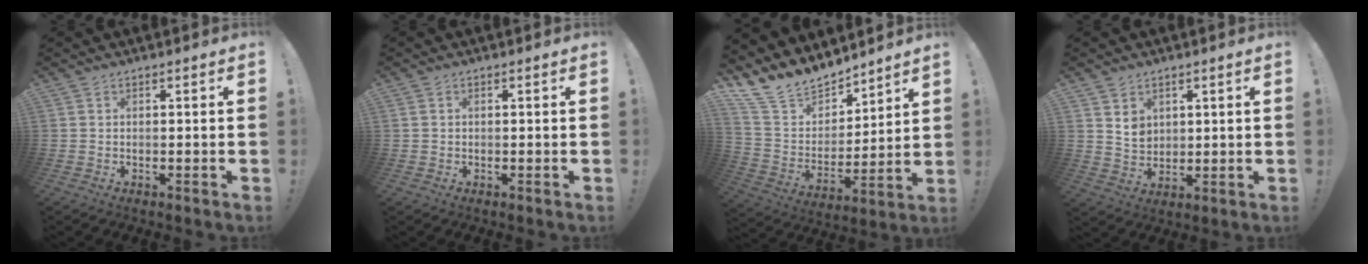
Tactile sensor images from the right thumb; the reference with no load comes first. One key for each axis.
{"total": 0.7, "fx": 0.2, "fy": 0.7, "fz": 0.2, "tx": -0.005, "ty": 0.003, "tz": 0.004}
{"total": 15.1, "fx": 13.2, "fy": 6.3, "fz": 3.5, "tx": -0.092, "ty": -0.102, "tz": 0.251}
{"total": 5.8, "fx": 3.3, "fy": 4.4, "fz": 1.6, "tx": -0.025, "ty": -0.020, "tz": 0.062}